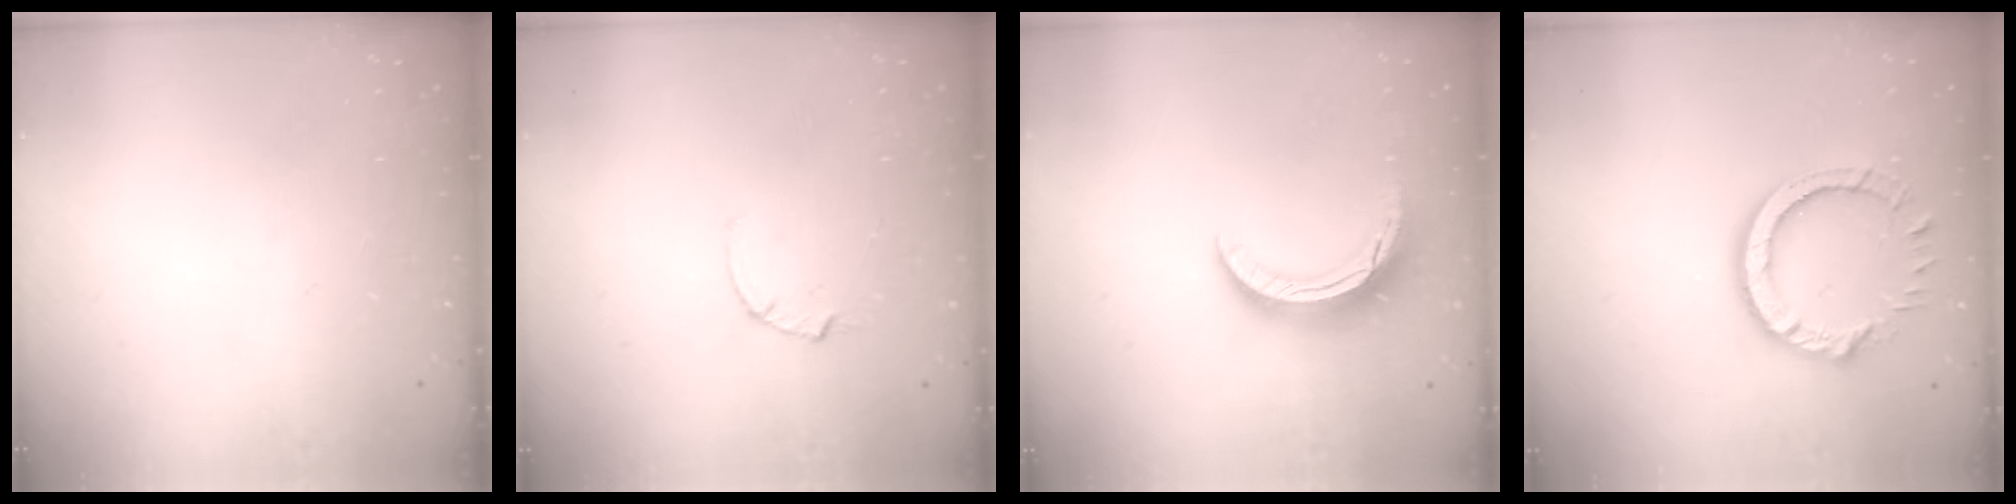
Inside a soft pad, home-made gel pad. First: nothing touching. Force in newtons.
{"total": 2.5, "press": 2.5, "slide": 0.3}
{"total": 9.9, "press": 9.9, "slide": 0.7}
{"total": 10.8, "press": 10.8, "slide": 1.2}